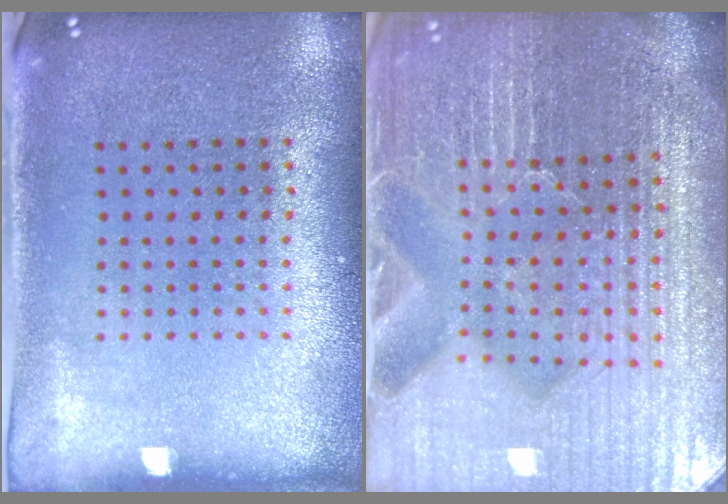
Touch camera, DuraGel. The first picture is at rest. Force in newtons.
{"total": 6.3, "press": 5.6, "slide": 2.8}